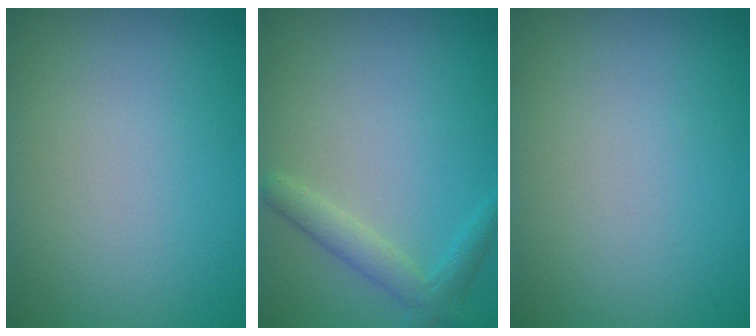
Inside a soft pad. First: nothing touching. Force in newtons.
{"total": 2.3, "press": 2.3, "slide": 0.1}
{"total": 0.0}